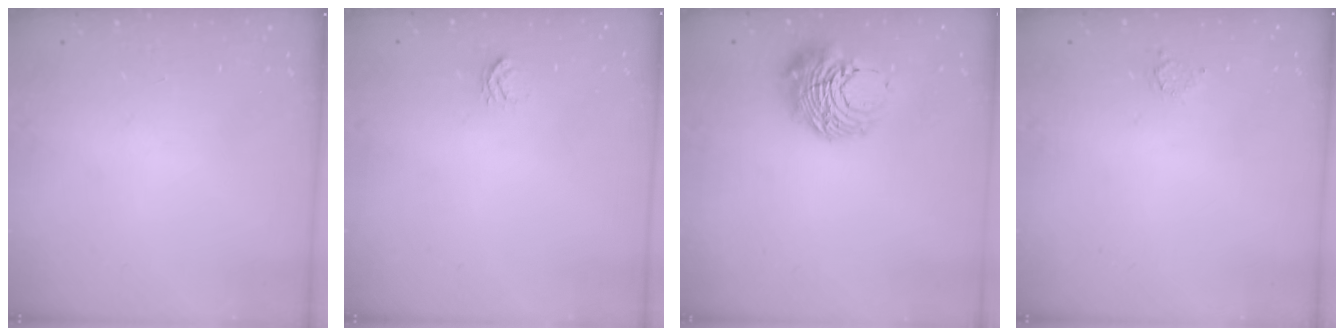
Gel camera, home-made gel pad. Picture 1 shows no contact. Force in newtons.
{"total": 2.6, "press": 2.6, "slide": 0.2}
{"total": 10.1, "press": 10.0, "slide": 1.3}
{"total": 2.2, "press": 2.2, "slide": 0.2}